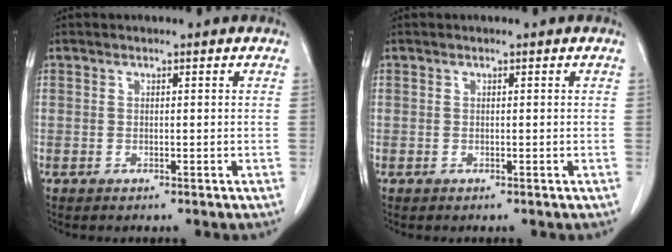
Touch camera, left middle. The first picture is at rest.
{"total": 0.0}